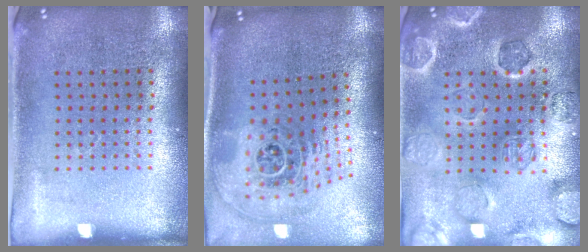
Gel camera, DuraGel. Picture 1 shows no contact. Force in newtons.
{"total": 2.5, "press": 1.8, "slide": 1.8}
{"total": 1.7, "press": 1.7, "slide": 0.2}